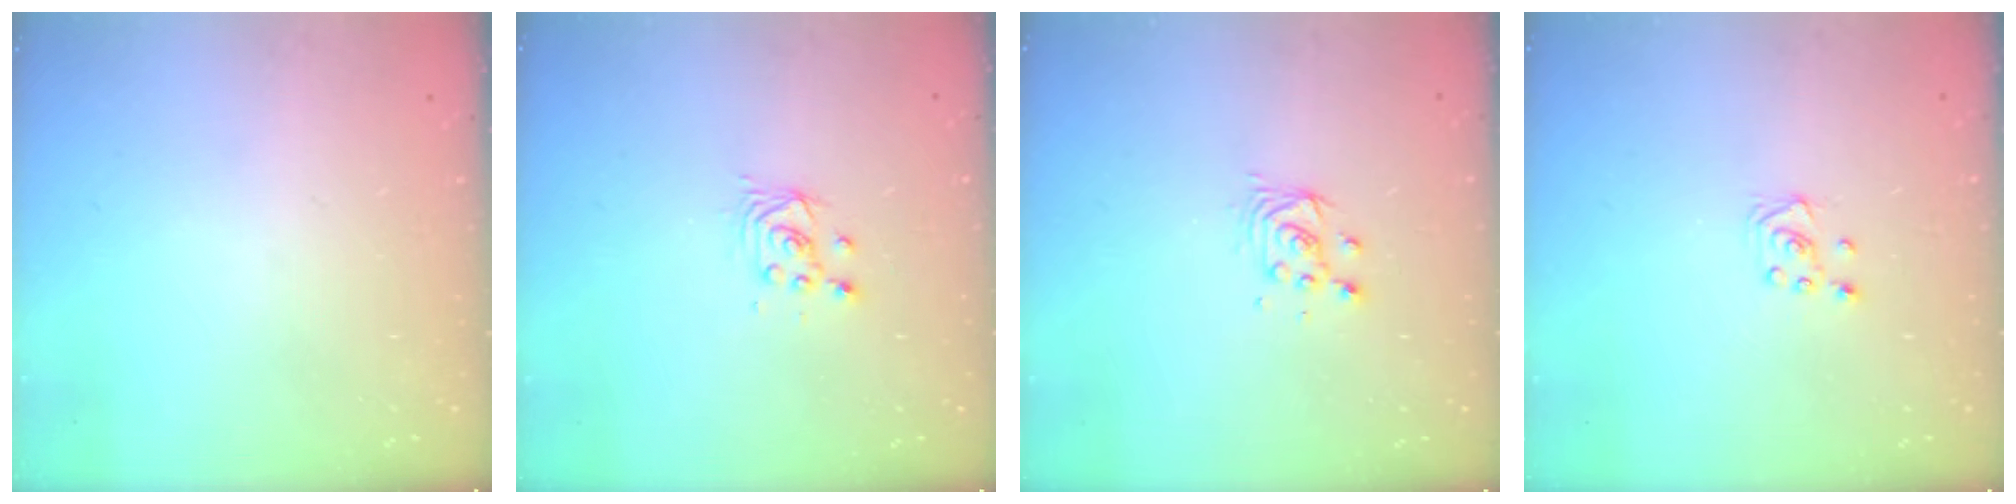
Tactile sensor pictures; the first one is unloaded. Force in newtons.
{"total": 2.5, "press": 2.5, "slide": 0.1}
{"total": 3.9, "press": 3.9, "slide": 0.3}
{"total": 3.0, "press": 3.0, "slide": 0.3}